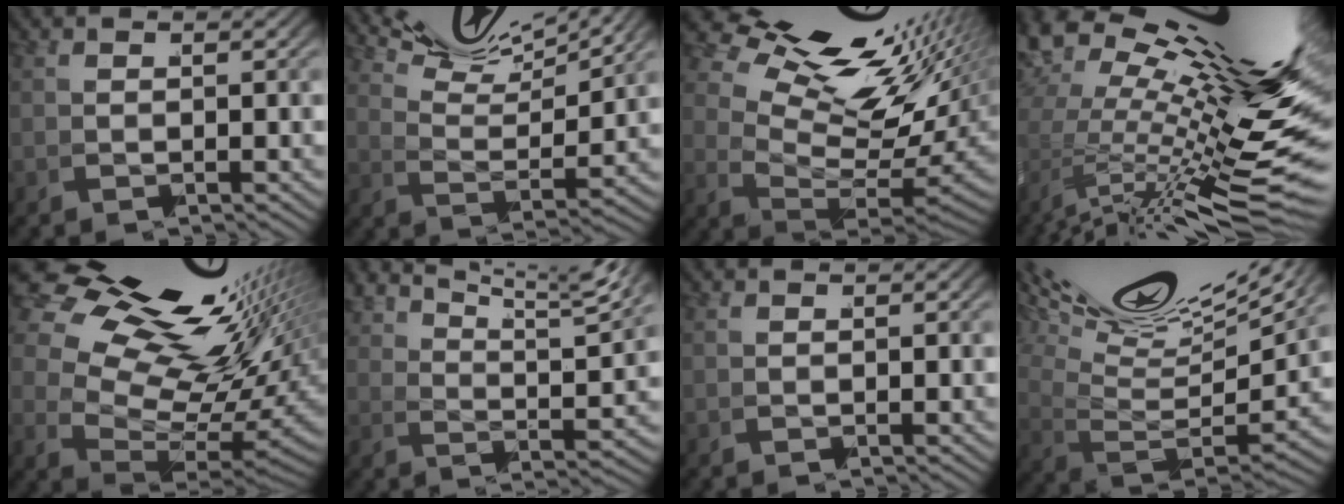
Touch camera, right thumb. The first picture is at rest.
{"total": 6.9, "force": [5.8, 1.4, 3.6], "torque": [-0.058, 0.018, 0.085]}
{"total": 13.4, "force": [3.3, 8.3, 10.0], "torque": [-0.149, -0.011, 0.050]}
{"total": 13.9, "force": [0.9, 6.1, 12.5], "torque": [-0.179, -0.024, 0.018]}
{"total": 15.0, "force": [3.9, 9.1, 11.3], "torque": [-0.176, -0.009, 0.063]}
{"total": 7.4, "force": [6.3, 1.3, 3.7], "torque": [-0.041, 0.019, 0.092]}
{"total": 0.0}
{"total": 9.0, "force": [3.8, 4.6, 6.8], "torque": [-0.128, -0.006, 0.061]}